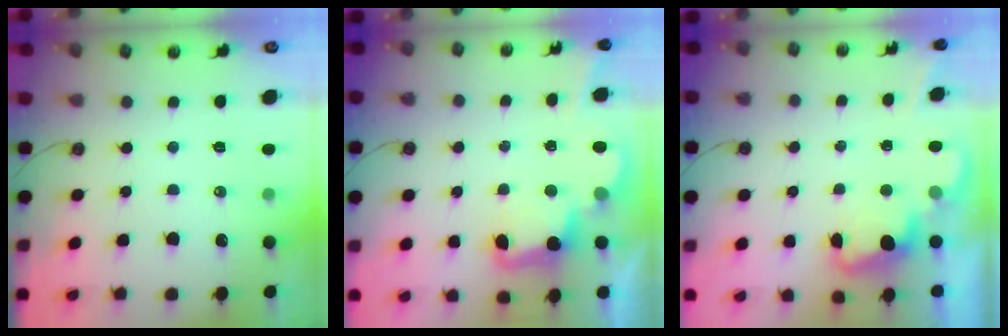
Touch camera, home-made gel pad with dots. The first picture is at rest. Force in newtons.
{"total": 3.4, "press": 3.3, "slide": 0.5}
{"total": 2.4, "press": 2.3, "slide": 0.6}